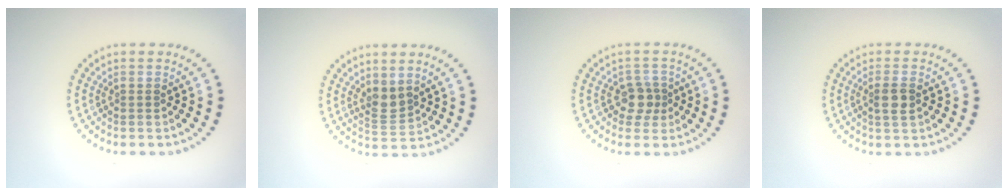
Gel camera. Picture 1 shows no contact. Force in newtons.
{"total": 2.2, "press": 1.8, "slide": 1.2}
{"total": 2.2, "press": 1.8, "slide": 1.1}
{"total": 1.9, "press": 1.7, "slide": 0.7}